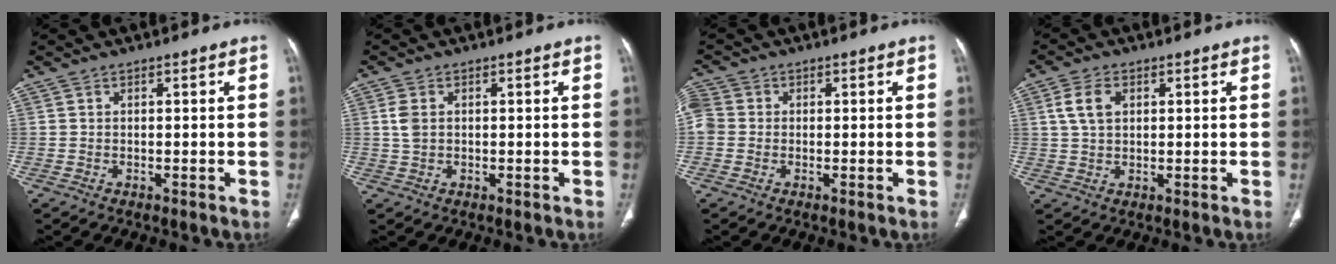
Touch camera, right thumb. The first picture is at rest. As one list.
[{"total": 2.8, "force": [0.4, 2.0, 2.0], "torque": [-0.046, 0.003, 0.008]}, {"total": 5.3, "force": [-0.1, 4.7, 2.3], "torque": [-0.056, 0.015, -0.007]}, {"total": 5.1, "force": [1.6, 3.3, 3.5], "torque": [-0.069, 0.004, 0.032]}]